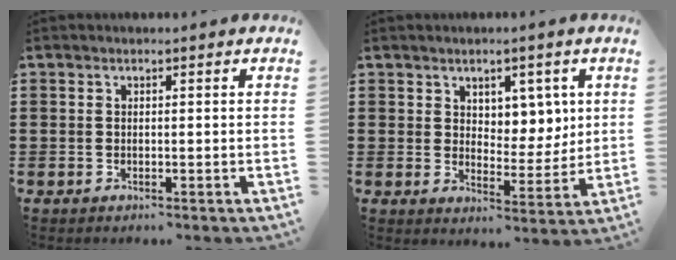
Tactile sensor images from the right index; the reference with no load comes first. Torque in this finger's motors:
{"motor_torque": [0.16, 0.20, 0.35, 0.01]}